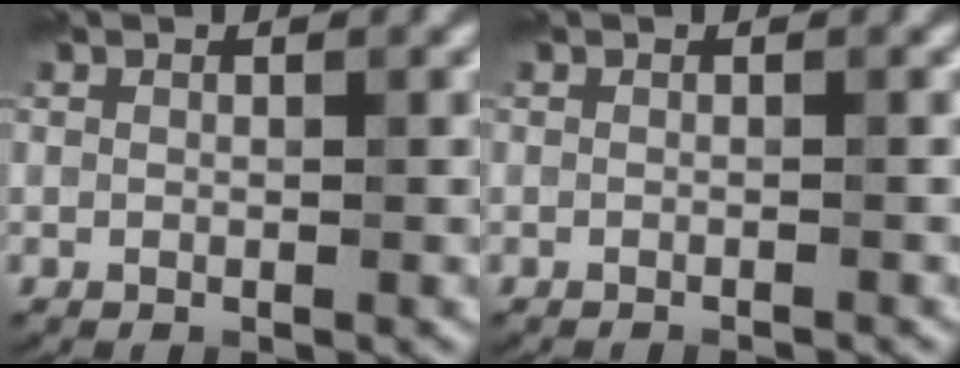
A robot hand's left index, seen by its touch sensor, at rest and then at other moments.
{"total": 1.2, "force": [-0.9, 0.3, 0.7], "torque": [0.004, -0.007, -0.021]}